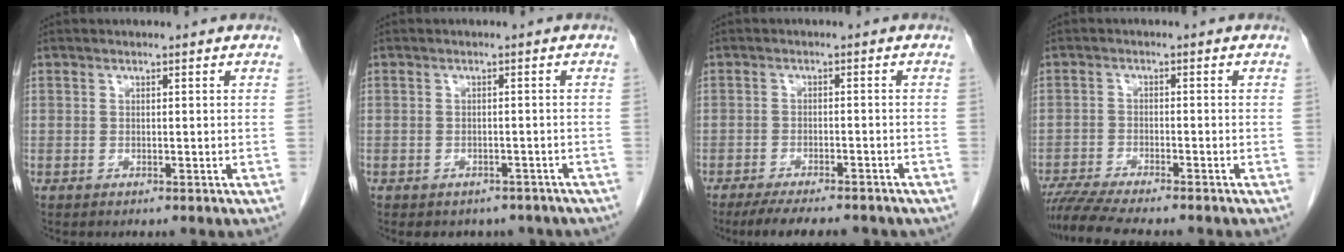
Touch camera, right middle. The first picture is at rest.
{"total": 6.0, "force": [-5.0, 3.1, 1.3], "torque": [-0.012, 0.007, -0.052]}
{"total": 11.2, "force": [-9.5, 2.5, 5.4], "torque": [-0.080, -0.010, -0.128]}
{"total": 9.2, "force": [-8.0, 0.4, 4.5], "torque": [-0.072, -0.018, -0.129]}